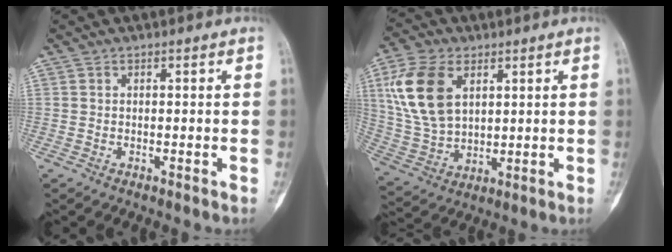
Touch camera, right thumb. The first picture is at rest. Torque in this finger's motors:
{"motor_torque": [0.28, 2.97, 0.34, 0.32, 0.31]}